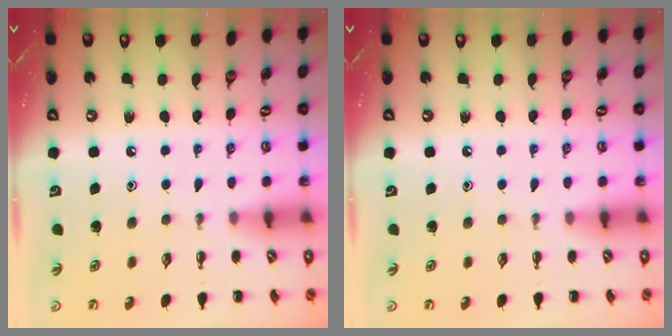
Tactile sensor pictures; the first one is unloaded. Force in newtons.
{"total": 0.0}